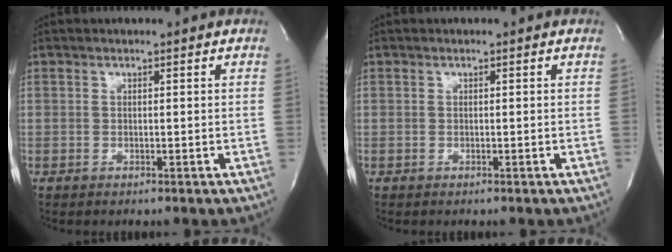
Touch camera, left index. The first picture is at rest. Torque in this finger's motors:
{"motor_torque": [0.00, 0.00, 0.00, 0.00]}